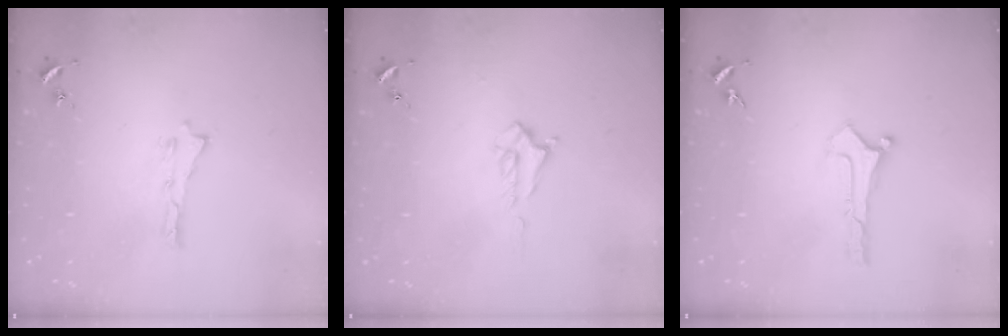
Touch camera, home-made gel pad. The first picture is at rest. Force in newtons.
{"total": 1.7, "press": 1.7, "slide": 0.3}
{"total": 0.0}